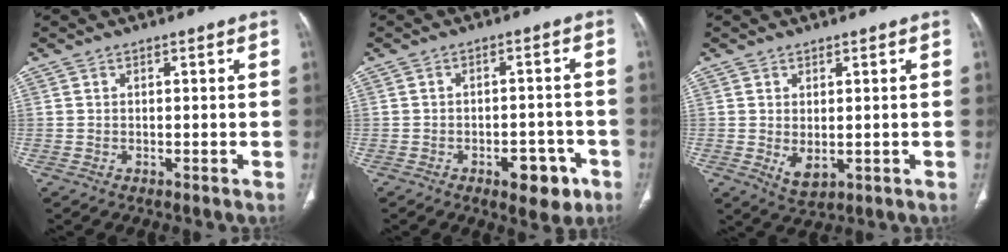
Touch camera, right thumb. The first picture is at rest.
{"total": 7.3, "force": [-3.7, 3.8, 5.0], "torque": [-0.040, 0.023, -0.043]}
{"total": 3.8, "force": [-0.3, 2.0, 3.2], "torque": [-0.049, -0.009, 0.009]}